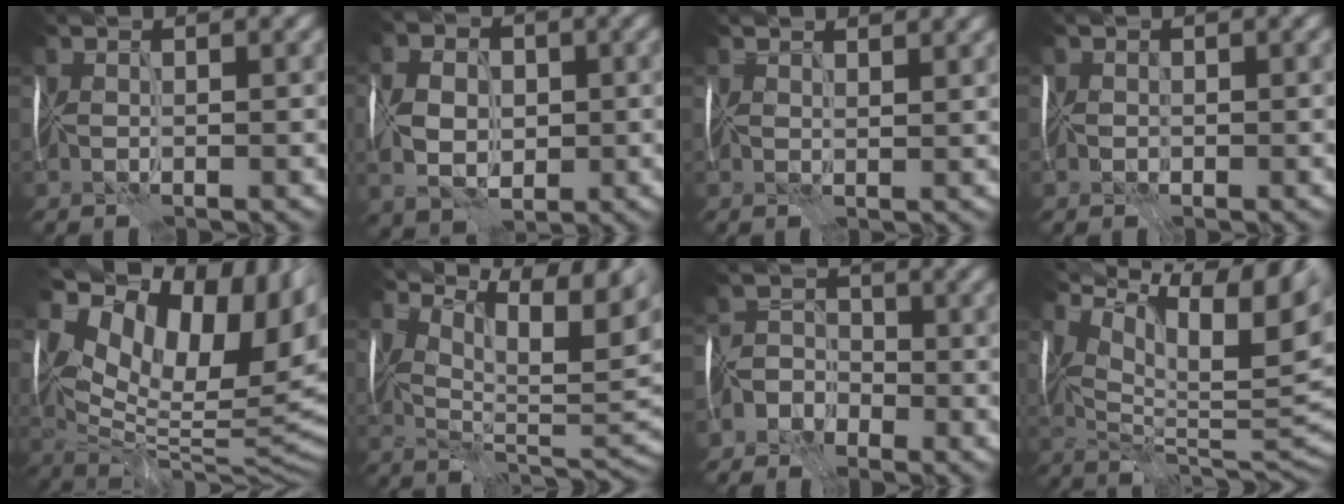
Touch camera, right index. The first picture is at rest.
{"total": 5.5, "force": [-0.3, 4.1, 3.7], "torque": [-0.062, 0.010, -0.014]}
{"total": 2.6, "force": [2.2, 0.9, 0.9], "torque": [-0.010, 0.011, 0.022]}
{"total": 1.5, "force": [-0.3, 1.4, 0.3], "torque": [0.007, 0.010, -0.013]}
{"total": 14.7, "force": [4.5, 8.1, 11.4], "torque": [-0.139, 0.001, 0.096]}
{"total": 10.4, "force": [6.0, 3.2, 7.8], "torque": [-0.129, 0.009, 0.107]}
{"total": 3.8, "force": [-3.3, 1.8, 0.3], "torque": [0.018, 0.003, -0.065]}
{"total": 14.3, "force": [7.4, 5.4, 11.0], "torque": [-0.179, 0.017, 0.133]}